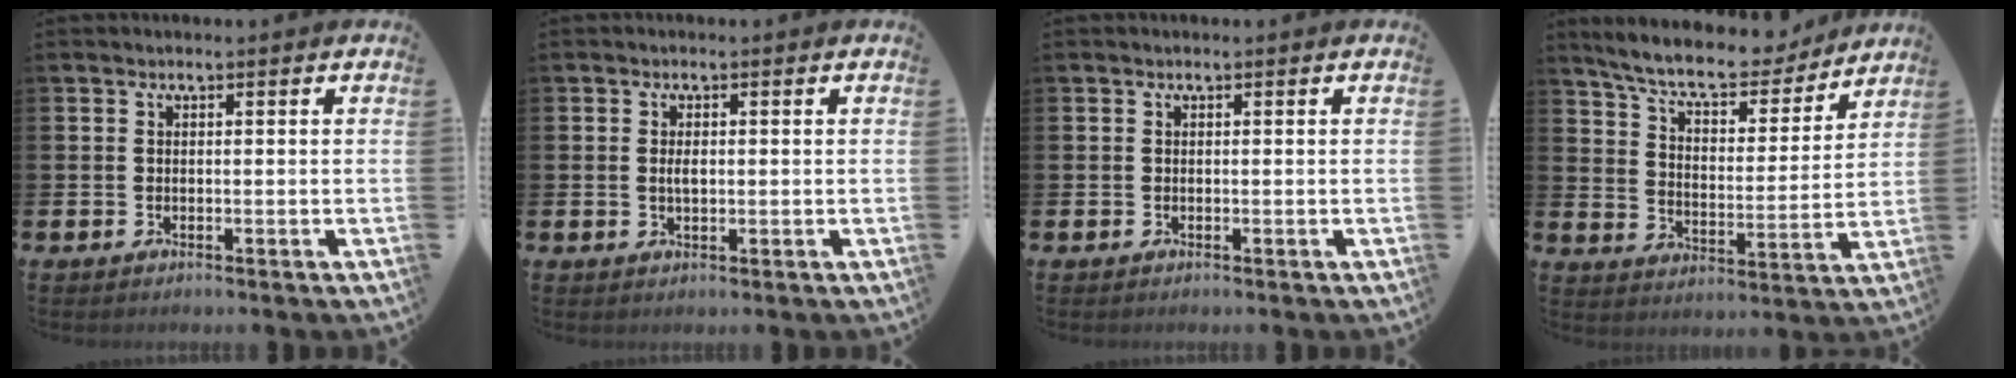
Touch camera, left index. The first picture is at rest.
{"total": 0.9, "force": [0.2, 0.4, 0.8], "torque": [-0.013, 0.000, 0.001]}
{"total": 0.0}
{"total": 9.2, "force": [8.4, 1.9, 3.1], "torque": [-0.091, -0.055, 0.145]}